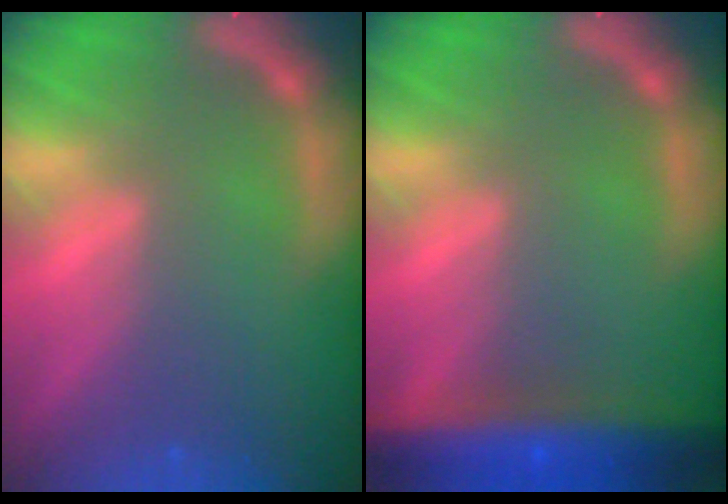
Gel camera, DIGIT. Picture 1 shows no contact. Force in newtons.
{"total": 10.0}